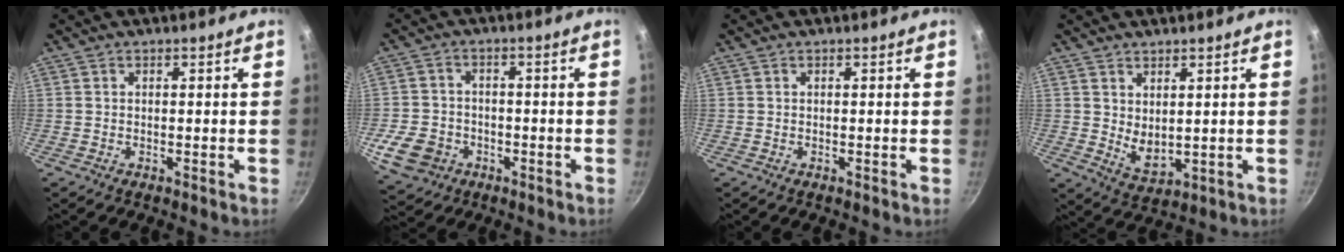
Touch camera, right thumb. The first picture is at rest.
{"total": 9.1, "force": [-3.4, 7.3, 4.3], "torque": [-0.072, 0.018, -0.056]}
{"total": 0.0}
{"total": 5.2, "force": [1.9, 2.9, 3.9], "torque": [-0.057, -0.028, 0.043]}